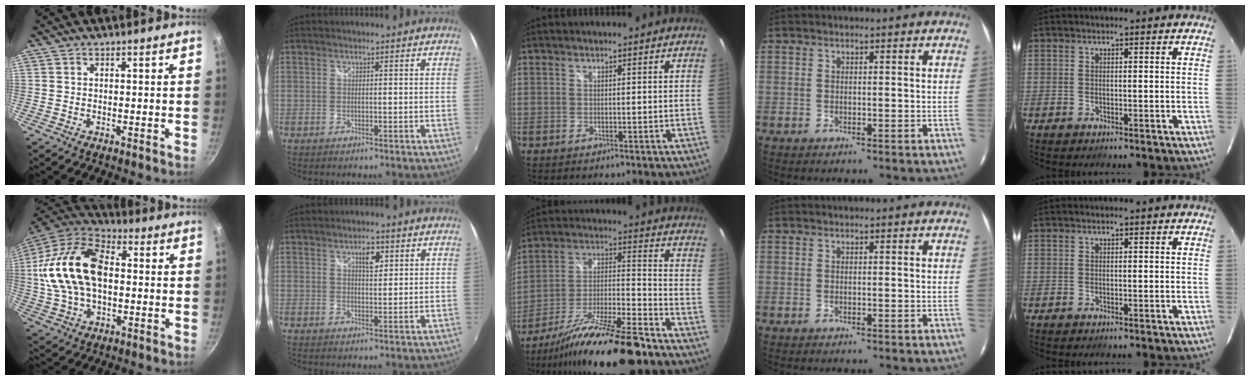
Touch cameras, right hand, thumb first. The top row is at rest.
{"thumb": {"total": 20.9, "force": [1.1, 13.0, 16.3], "torque": [-0.297, 0.033, 0.010]}, "index": {"total": 3.3, "force": [1.6, 1.2, 2.6], "torque": [-0.040, 0.006, 0.026]}, "middle": {"total": 20.0, "force": [-15.3, 2.5, 12.5], "torque": [-0.230, -0.028, -0.256]}}